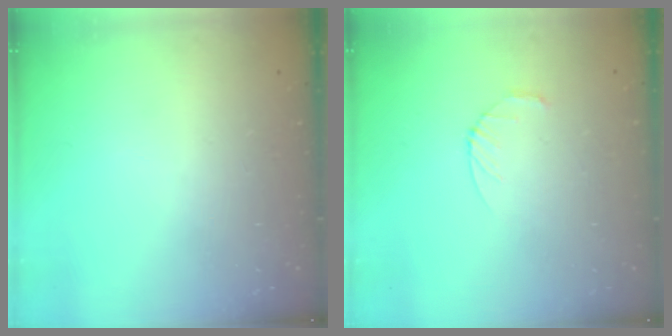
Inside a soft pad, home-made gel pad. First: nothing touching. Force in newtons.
{"total": 3.2, "press": 3.1, "slide": 0.4}